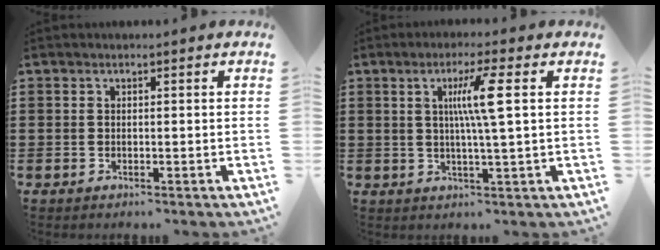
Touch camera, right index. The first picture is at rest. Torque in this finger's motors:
{"motor_torque": [0.26, -0.06, 0.56, 0.09]}